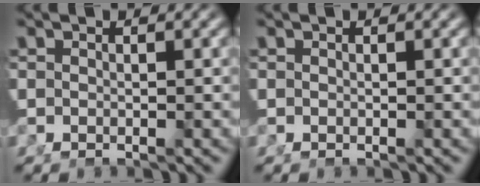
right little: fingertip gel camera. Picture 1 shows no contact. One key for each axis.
{"total": 0.0}